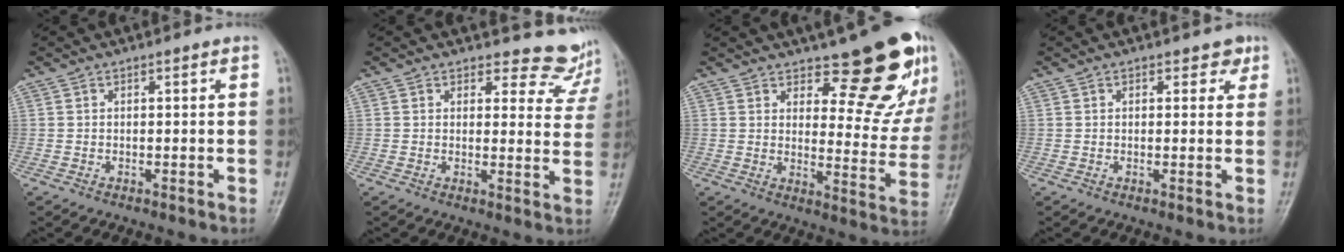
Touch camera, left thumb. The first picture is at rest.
{"total": 7.8, "force": [7.3, 2.6, -0.4], "torque": [0.047, -0.063, 0.064]}
{"total": 15.1, "force": [10.8, 5.5, 9.1], "torque": [-0.060, -0.093, 0.141]}
{"total": 2.1, "force": [1.3, 1.4, 0.8], "torque": [0.010, -0.004, 0.010]}